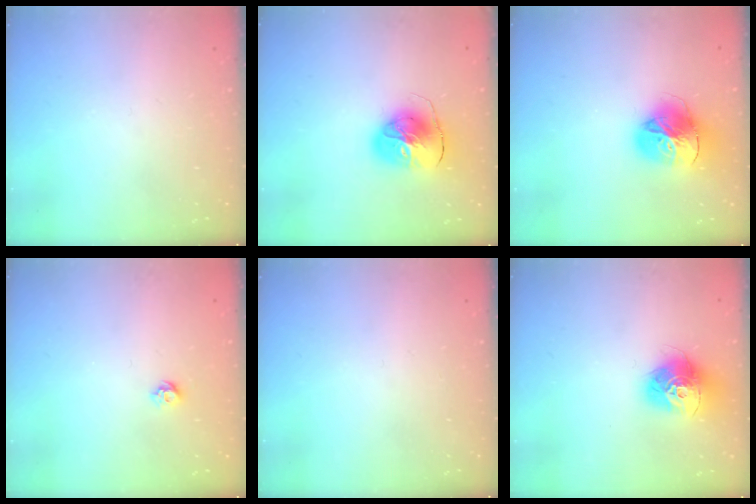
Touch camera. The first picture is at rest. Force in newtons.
{"total": 11.3, "press": 11.2, "slide": 1.4}
{"total": 17.1, "press": 17.0, "slide": 1.9}
{"total": 5.3, "press": 5.3, "slide": 0.8}
{"total": 0.0}
{"total": 14.1, "press": 14.1, "slide": 1.3}